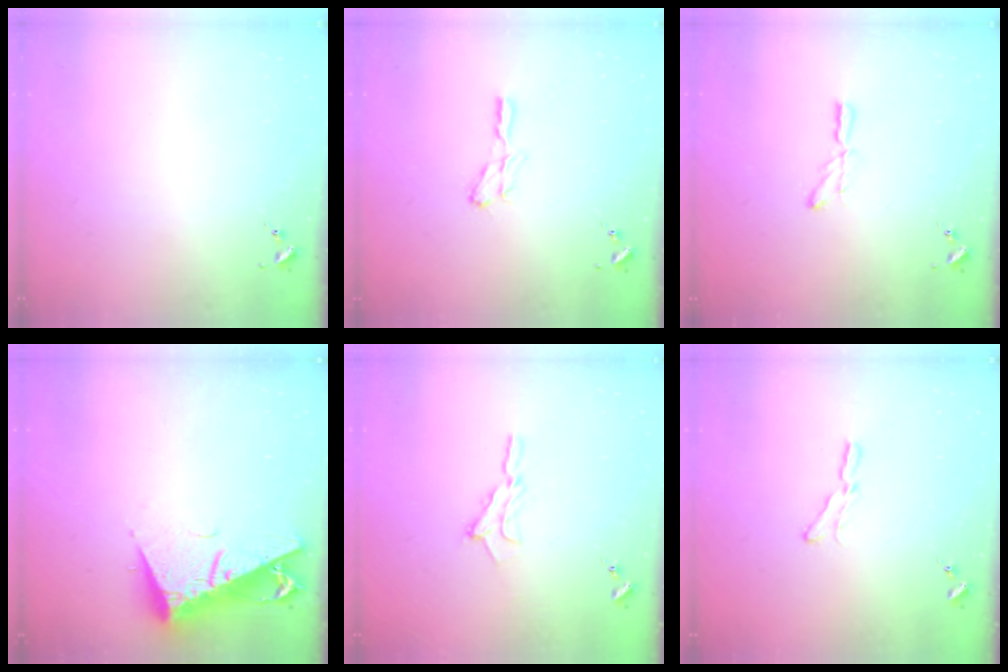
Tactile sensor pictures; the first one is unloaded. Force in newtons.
{"total": 4.7, "press": 4.7, "slide": 0.7}
{"total": 5.2, "press": 5.1, "slide": 0.5}
{"total": 12.7, "press": 12.6, "slide": 1.1}
{"total": 8.2, "press": 8.2, "slide": 0.6}
{"total": 5.3, "press": 5.2, "slide": 0.6}